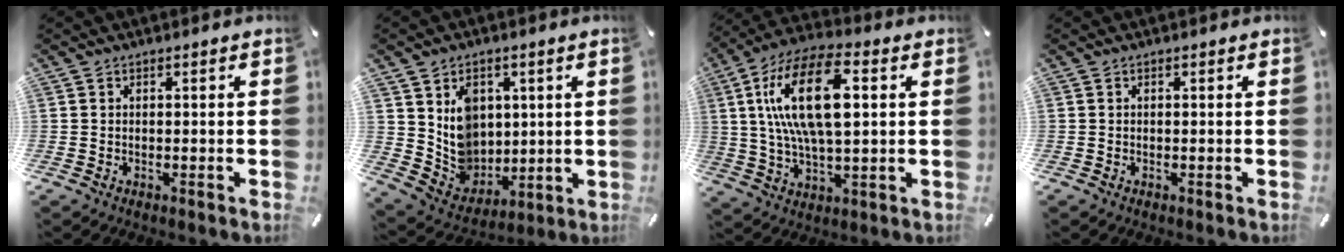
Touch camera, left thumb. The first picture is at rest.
{"total": 10.3, "force": [3.4, 9.3, 2.7], "torque": [-0.052, -0.027, 0.077]}
{"total": 19.0, "force": [4.8, 8.7, 16.2], "torque": [-0.332, -0.001, 0.070]}
{"total": 0.0}